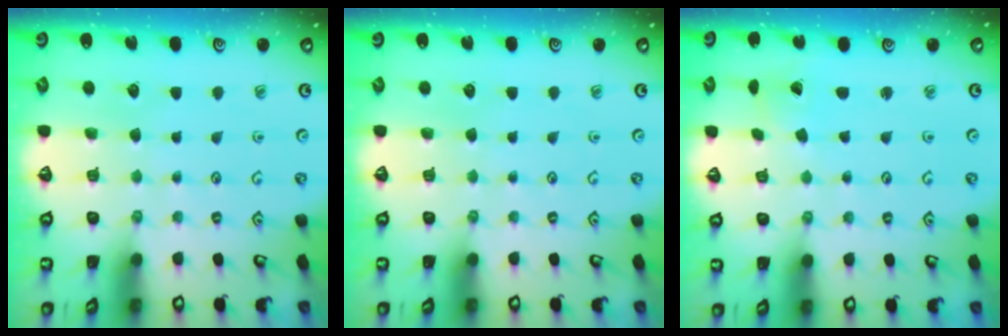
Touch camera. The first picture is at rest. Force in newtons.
{"total": 0.0}
{"total": 2.0, "press": 2.0, "slide": 0.2}